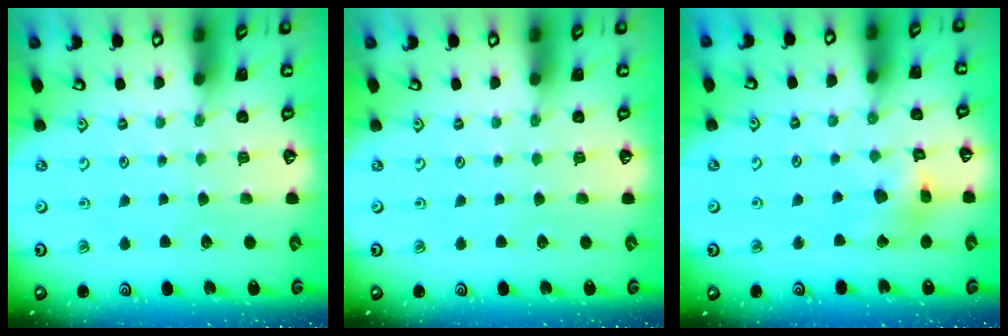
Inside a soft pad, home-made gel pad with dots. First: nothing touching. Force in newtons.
{"total": 0.0}
{"total": 10.2, "press": 10.1, "slide": 1.5}